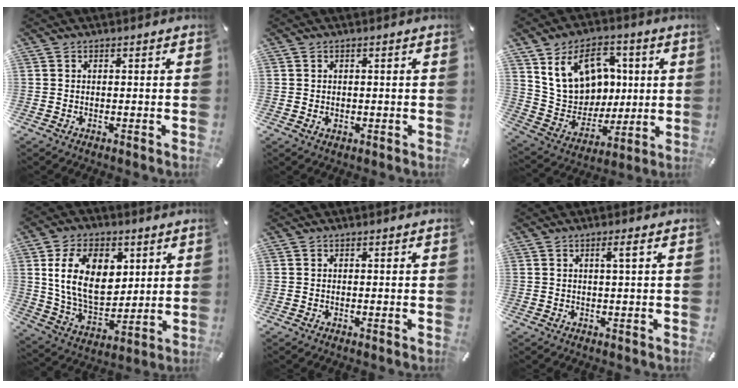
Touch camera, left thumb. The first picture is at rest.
{"total": 0.9, "force": [0.1, 0.9, 0.2], "torque": [-0.005, 0.005, -0.001]}
{"total": 16.9, "force": [6.1, 13.2, 8.5], "torque": [-0.149, -0.011, 0.126]}
{"total": 17.1, "force": [4.9, 11.6, 11.5], "torque": [-0.219, 0.000, 0.089]}
{"total": 0.0}
{"total": 2.5, "force": [0.8, 0.0, 2.4], "torque": [-0.047, 0.002, 0.011]}